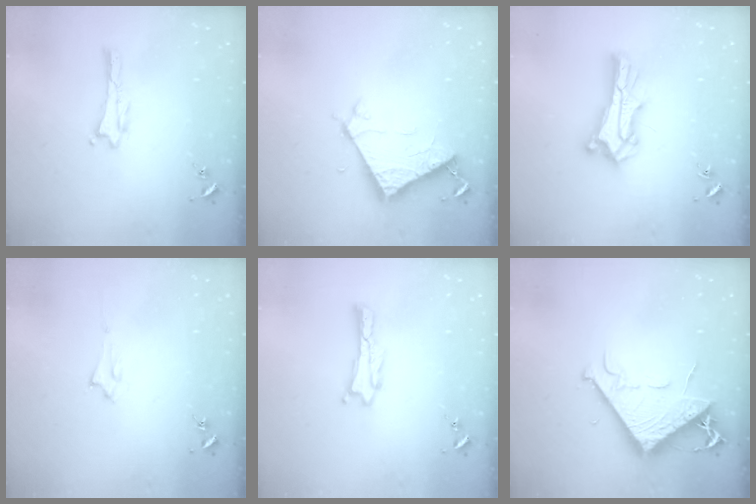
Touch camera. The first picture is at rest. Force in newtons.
{"total": 6.9, "press": 6.9, "slide": 0.5}
{"total": 9.8, "press": 9.7, "slide": 0.7}
{"total": 1.5, "press": 1.5, "slide": 0.2}
{"total": 0.7, "press": 0.7, "slide": 0.2}
{"total": 8.4, "press": 8.3, "slide": 1.1}